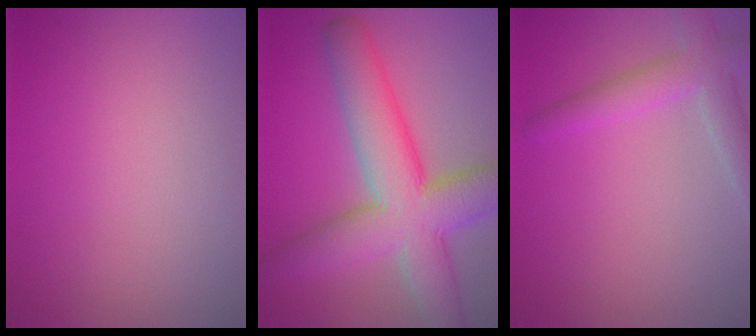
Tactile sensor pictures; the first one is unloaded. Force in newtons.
{"total": 9.4, "press": 9.4, "slide": 0.2}
{"total": 3.4, "press": 3.4, "slide": 0.3}